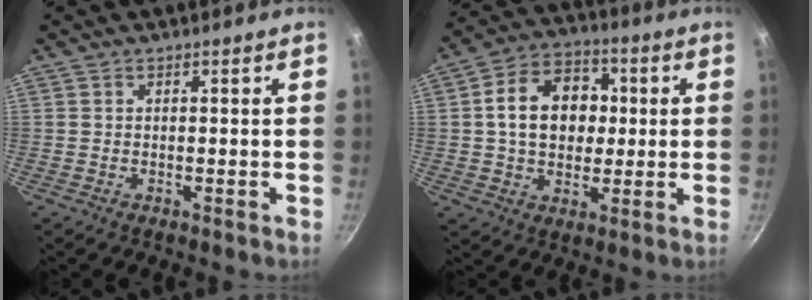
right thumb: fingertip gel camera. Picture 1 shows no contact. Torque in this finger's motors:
{"motor_torque": [1.41, 2.08, 1.01, -0.19, 0.34]}